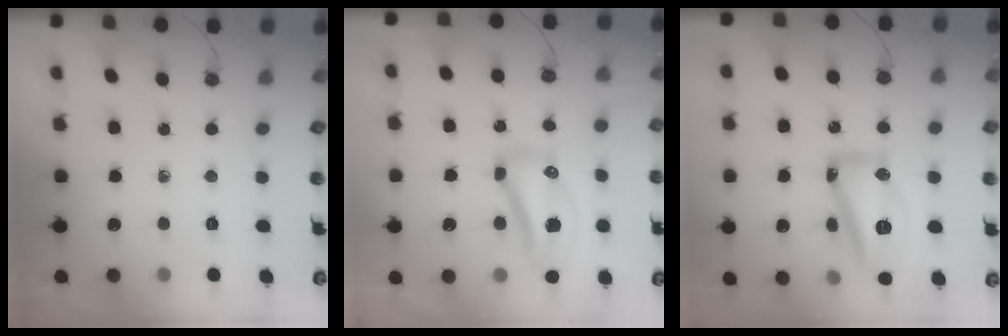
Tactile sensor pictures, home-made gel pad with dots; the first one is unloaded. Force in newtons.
{"total": 18.9, "press": 16.1, "slide": 9.9}
{"total": 14.9, "press": 14.8, "slide": 1.1}